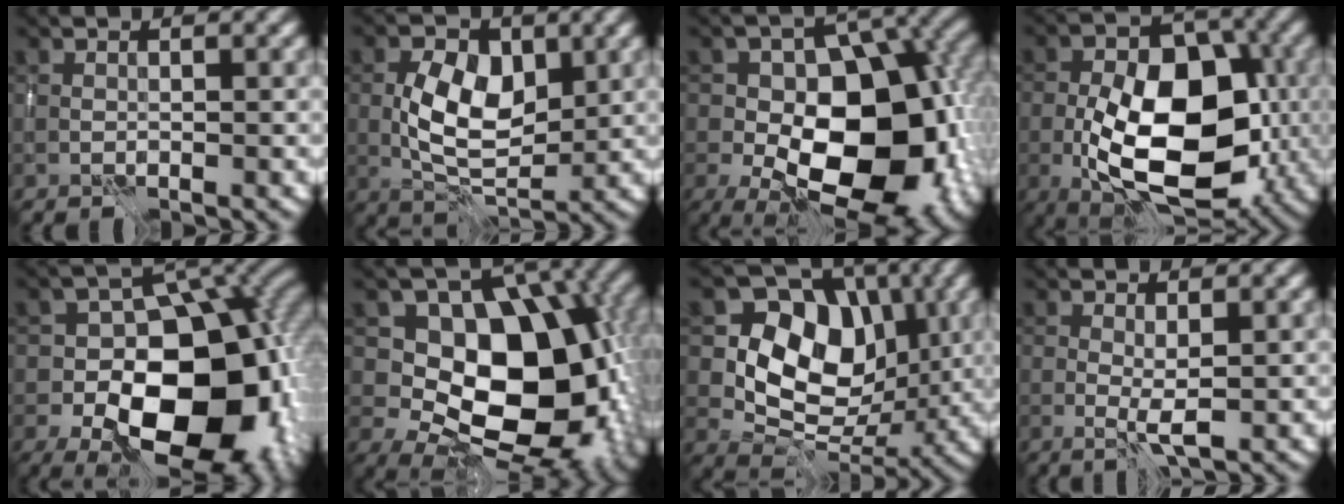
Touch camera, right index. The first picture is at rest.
{"total": 6.3, "force": [0.3, 3.9, 5.0], "torque": [-0.091, -0.002, 0.001]}
{"total": 15.4, "force": [-3.6, 9.5, 11.6], "torque": [-0.156, -0.017, -0.057]}
{"total": 12.0, "force": [-2.8, 6.8, 9.5], "torque": [-0.155, -0.006, -0.054]}
{"total": 16.8, "force": [-4.6, 10.8, 12.0], "torque": [-0.142, -0.017, -0.065]}
{"total": 13.7, "force": [-0.7, 9.4, 10.0], "torque": [-0.106, -0.008, -0.017]}
{"total": 8.6, "force": [1.3, 6.8, 5.1], "torque": [-0.075, -0.014, 0.011]}
{"total": 1.7, "force": [-0.1, 0.2, 1.7], "torque": [-0.031, -0.006, -0.003]}